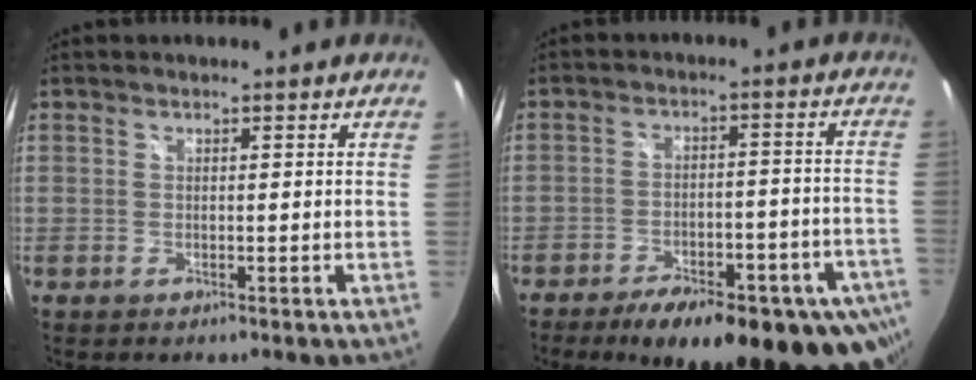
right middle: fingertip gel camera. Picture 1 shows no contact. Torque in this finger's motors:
{"motor_torque": [1.44, -0.70, 0.40, 0.18]}